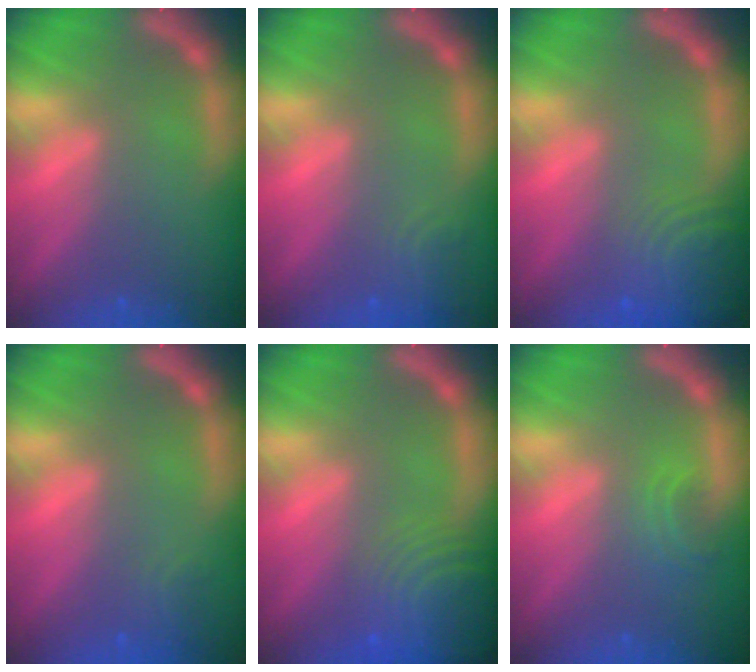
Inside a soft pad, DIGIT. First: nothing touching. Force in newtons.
{"total": 2.4}
{"total": 7.4}
{"total": 1.4}
{"total": 10.1}
{"total": 1.9}